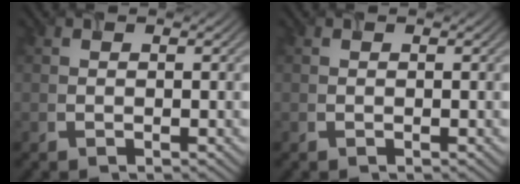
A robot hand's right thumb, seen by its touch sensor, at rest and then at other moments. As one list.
[{"total": 0.0}]